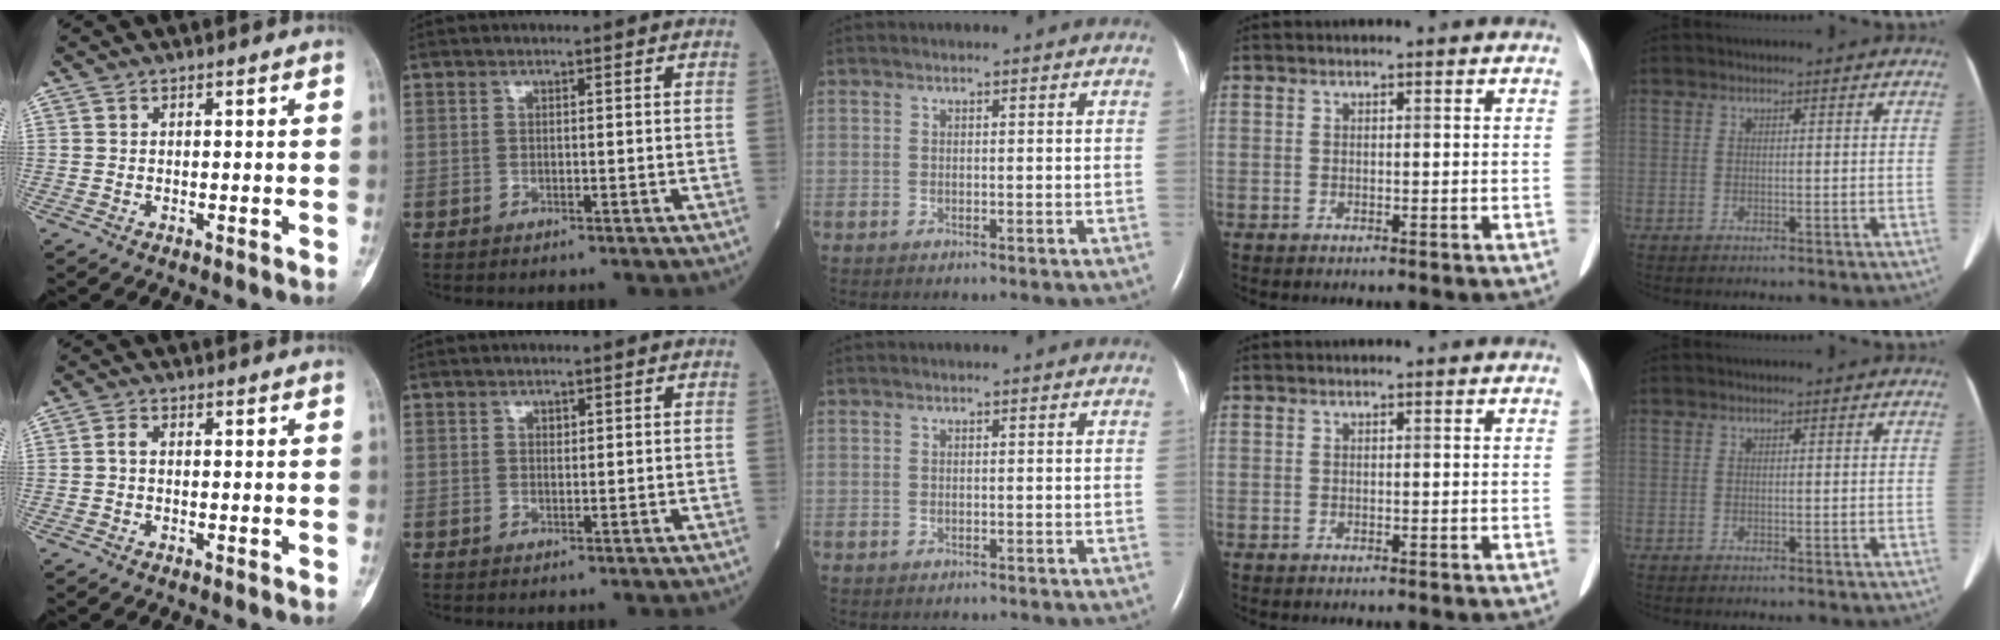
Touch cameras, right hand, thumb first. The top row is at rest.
{"thumb": {"total": 1.4, "force": [-0.3, 0.8, 1.1], "torque": [-0.019, 0.002, -0.010]}, "index": {"total": 0.5, "force": [0.2, 0.4, 0.2], "torque": [0.000, -0.002, 0.004]}}